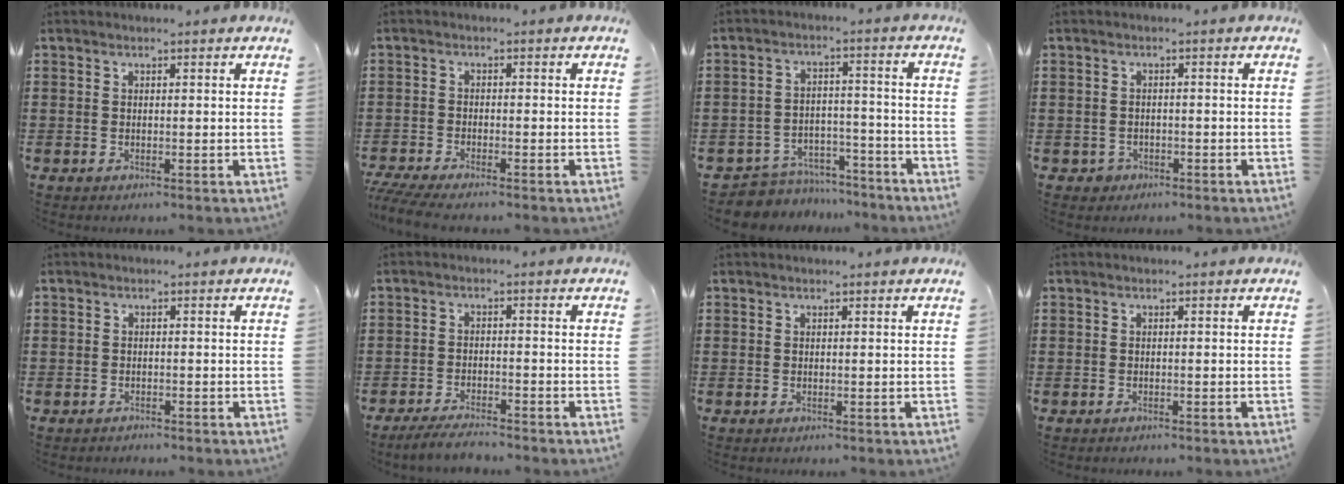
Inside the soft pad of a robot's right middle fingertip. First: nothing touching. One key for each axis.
{"total": 3.4, "fx": -3.1, "fy": 0.2, "fz": 1.2, "tx": -0.043, "ty": -0.011, "tz": -0.070}
{"total": 6.0, "fx": -5.8, "fy": 1.4, "fz": 0.0, "tx": -0.008, "ty": 0.018, "tz": -0.120}
{"total": 1.4, "fx": -1.0, "fy": 1.1, "fz": 0.1, "tx": -0.007, "ty": 0.001, "tz": -0.023}
{"total": 1.2, "fx": -1.1, "fy": 0.6, "fz": -0.2, "tx": 0.001, "ty": 0.005, "tz": -0.026}
{"total": 3.6, "fx": -3.4, "fy": 0.4, "fz": 1.1, "tx": -0.027, "ty": -0.001, "tz": -0.068}
{"total": 0.0}
{"total": 0.6, "fx": -0.6, "fy": 0.2, "fz": 0.0, "tx": -0.001, "ty": 0.002, "tz": -0.013}